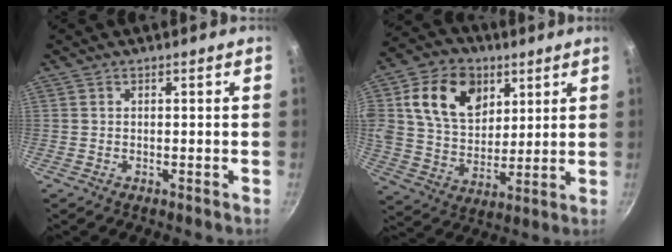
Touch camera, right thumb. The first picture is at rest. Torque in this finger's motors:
{"motor_torque": [2.44, 2.57, 2.09, 0.41, 0.64]}